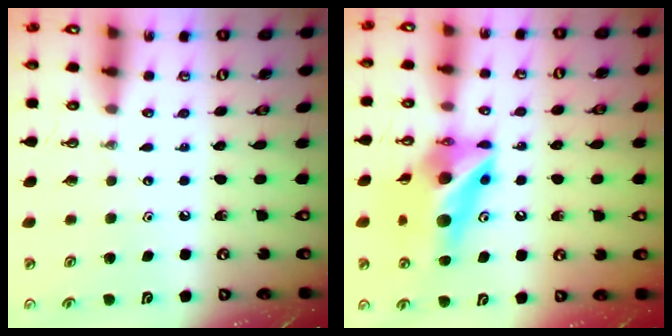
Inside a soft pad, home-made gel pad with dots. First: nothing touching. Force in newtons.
{"total": 14.5, "press": 14.4, "slide": 1.5}